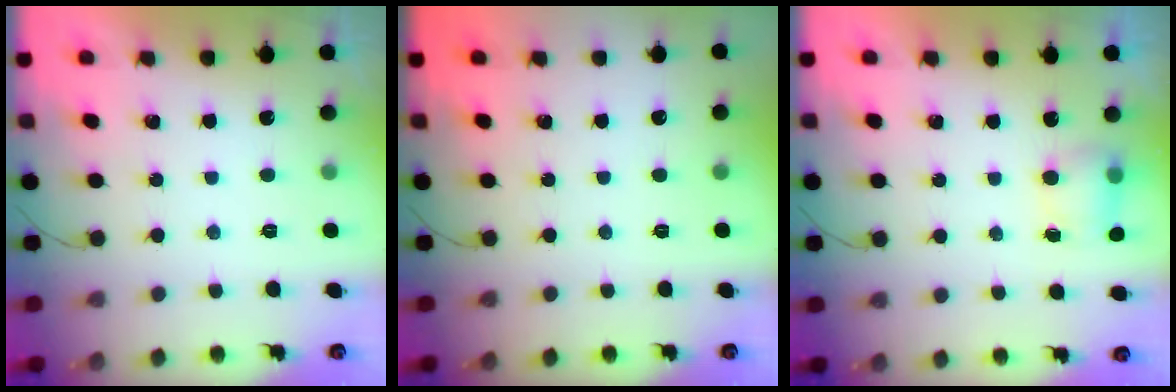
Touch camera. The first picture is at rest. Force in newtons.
{"total": 0.0}
{"total": 4.8, "press": 4.7, "slide": 0.8}